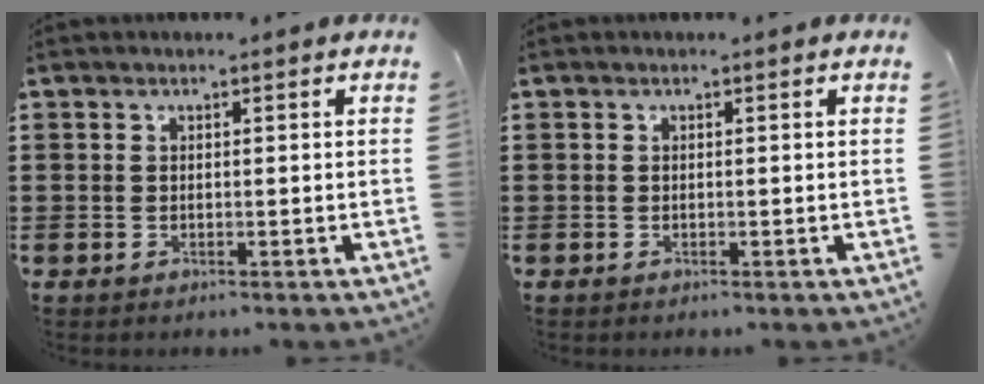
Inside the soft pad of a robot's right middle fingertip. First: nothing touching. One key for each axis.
{"total": 0.0}